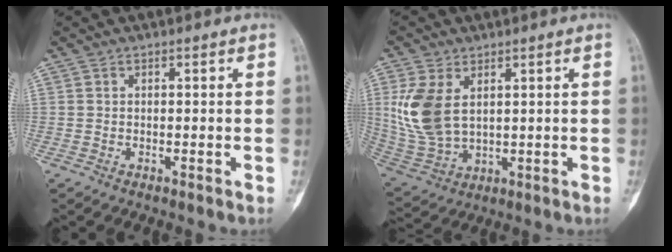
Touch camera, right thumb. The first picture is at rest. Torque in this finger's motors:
{"motor_torque": [0.15, 1.51, 0.10, 0.05, 0.13]}